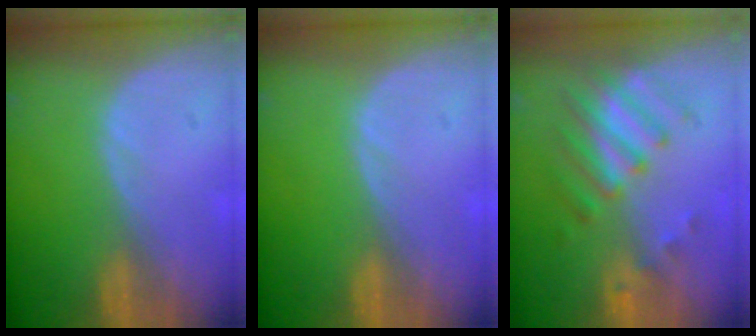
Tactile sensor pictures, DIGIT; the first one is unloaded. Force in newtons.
{"total": 0.0}
{"total": 7.9, "press": 6.9, "slide": 3.9}